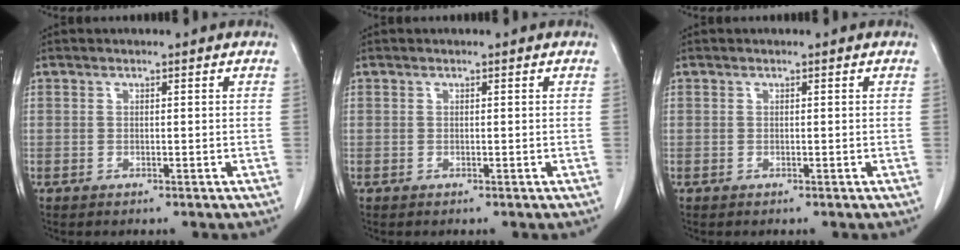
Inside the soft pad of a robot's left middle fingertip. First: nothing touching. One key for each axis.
{"total": 0.0}
{"total": 0.0}